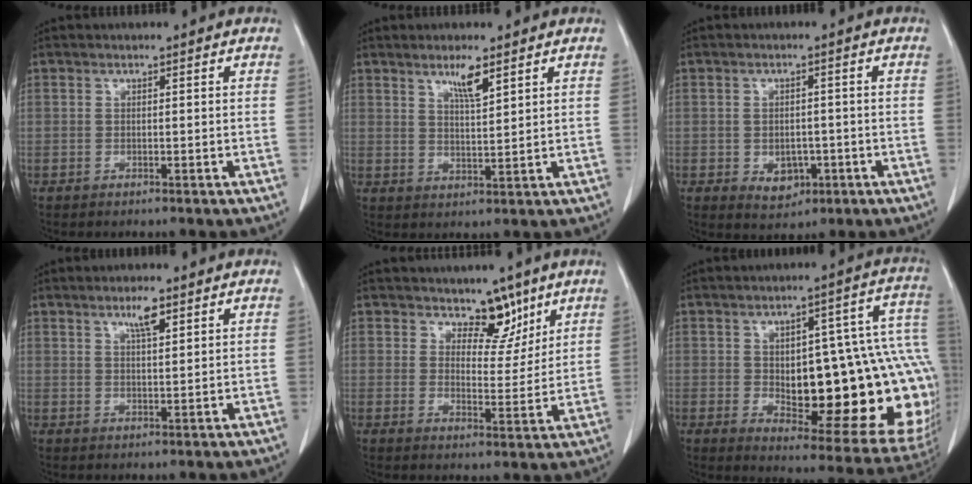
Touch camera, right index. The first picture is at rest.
{"total": 4.2, "force": [2.8, 0.4, 3.1], "torque": [-0.057, -0.005, 0.051]}
{"total": 4.3, "force": [-1.4, 3.1, 2.6], "torque": [-0.032, 0.001, -0.008]}
{"total": 3.4, "force": [2.1, 0.6, 2.6], "torque": [-0.048, 0.001, 0.037]}
{"total": 5.8, "force": [4.2, 3.0, 2.5], "torque": [-0.019, -0.009, 0.067]}
{"total": 27.4, "force": [-2.6, 8.6, 25.9], "torque": [-0.260, 0.036, -0.005]}